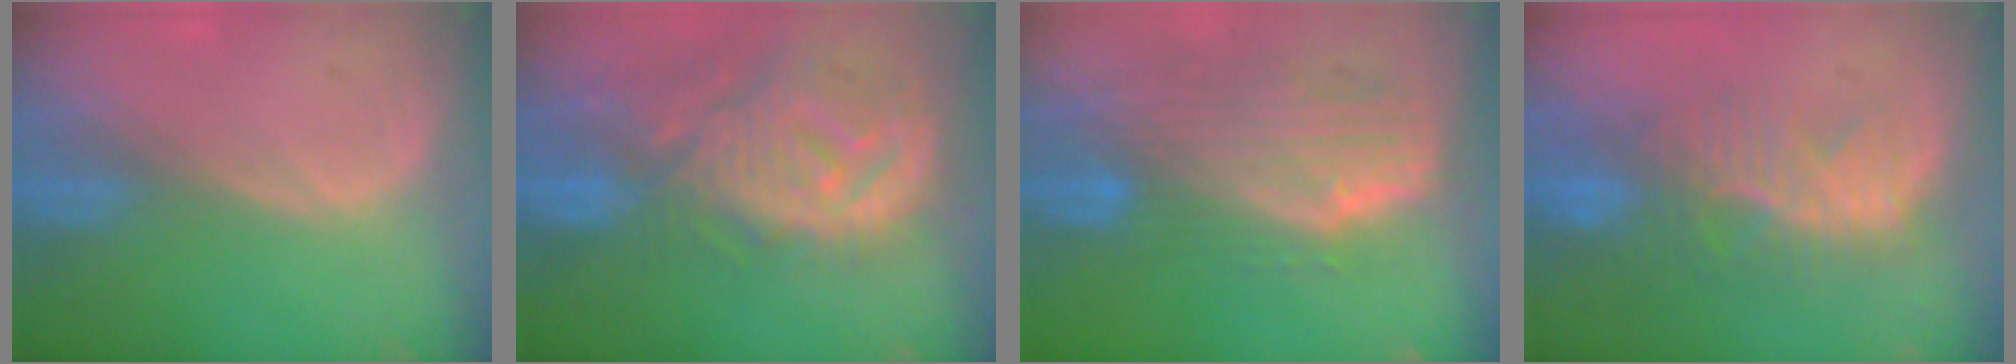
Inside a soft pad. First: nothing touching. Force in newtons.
{"total": 12.4, "press": 11.1, "slide": 5.7}
{"total": 10.4, "press": 9.1, "slide": 5.2}
{"total": 10.1, "press": 8.7, "slide": 5.1}